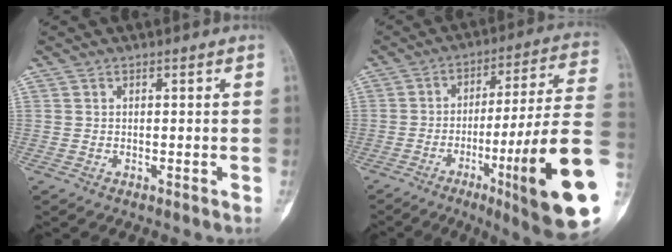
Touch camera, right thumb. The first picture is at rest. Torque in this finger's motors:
{"motor_torque": [2.94, 1.78, 1.89, -0.88, 0.50]}